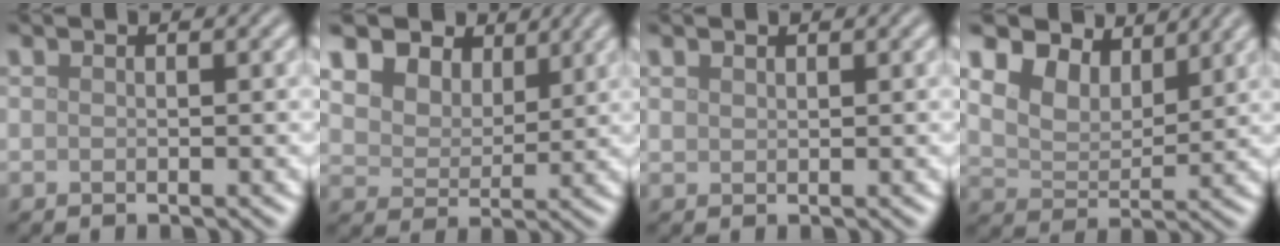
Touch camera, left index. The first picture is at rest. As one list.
[{"total": 10.6, "force": [6.4, 7.2, 4.5], "torque": [-0.106, 0.020, 0.110]}, {"total": 0.8, "force": [0.7, 0.4, 0.2], "torque": [-0.004, 0.000, 0.015]}, {"total": 6.6, "force": [4.8, 3.4, 3.0], "torque": [-0.072, -0.003, 0.079]}]